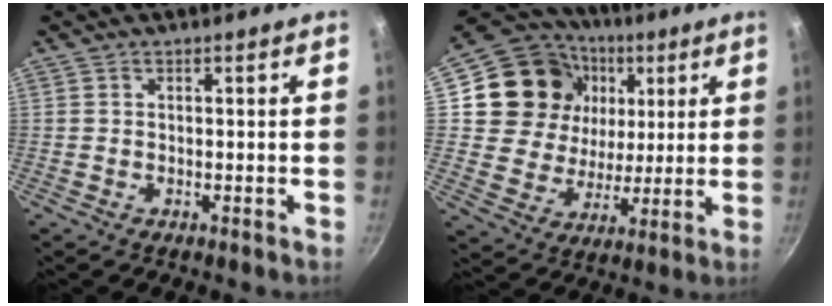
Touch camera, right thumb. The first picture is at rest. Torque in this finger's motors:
{"motor_torque": [0.51, 2.98, 0.52, 0.07, 0.09]}